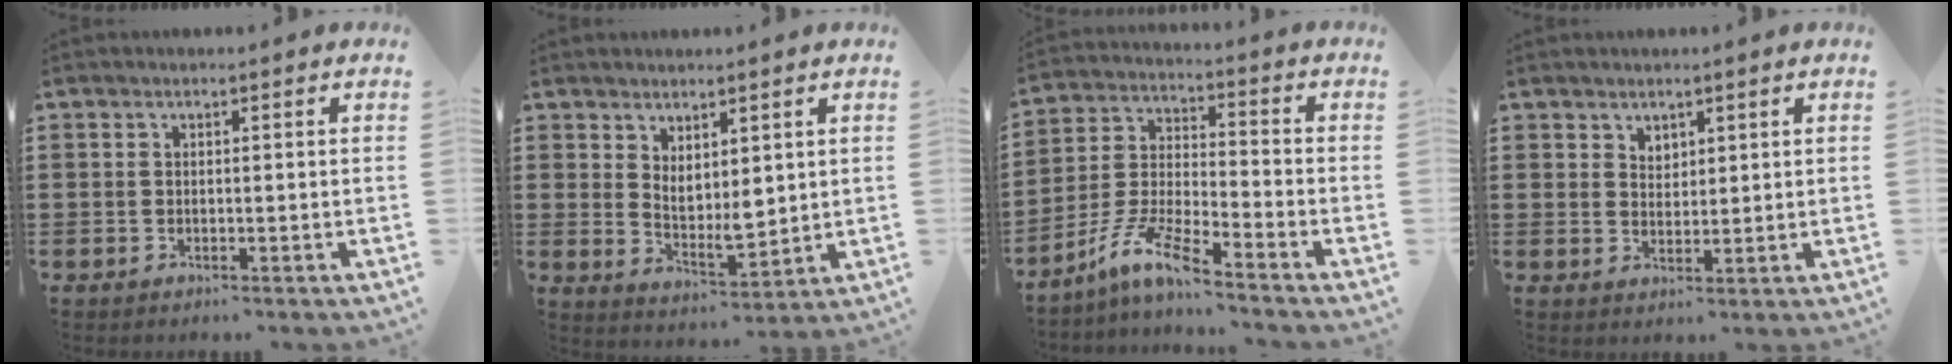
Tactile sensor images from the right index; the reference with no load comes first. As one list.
[{"total": 4.2, "force": [3.0, 2.0, 2.1], "torque": [-0.043, -0.018, 0.055]}, {"total": 8.2, "force": [-6.6, 0.4, 4.8], "torque": [-0.116, -0.007, -0.136]}, {"total": 2.3, "force": [1.8, 1.4, 0.1], "torque": [-0.008, 0.006, 0.036]}]